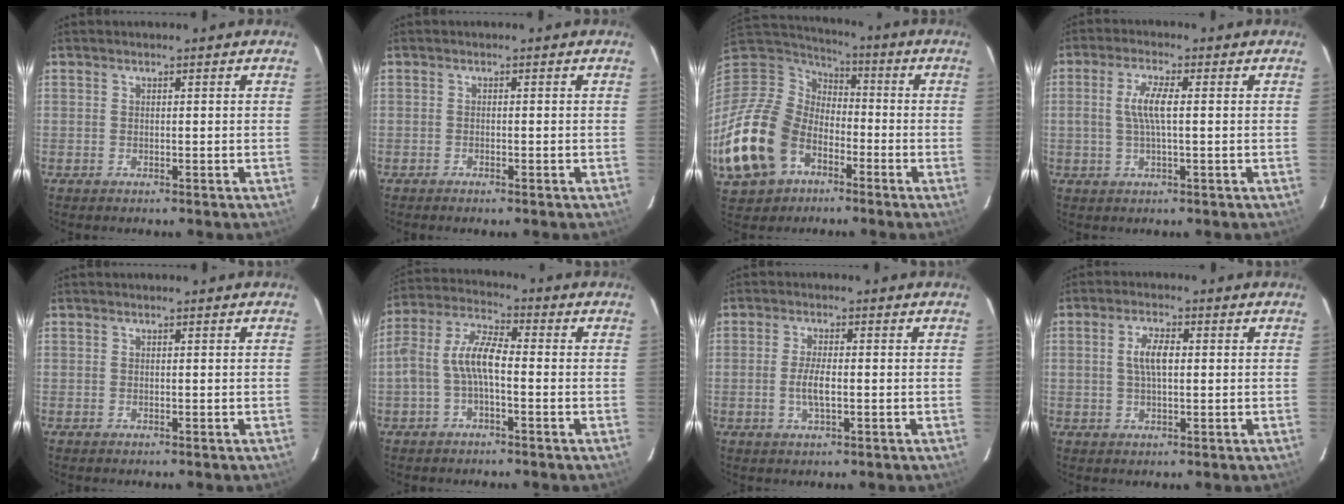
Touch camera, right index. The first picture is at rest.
{"total": 0.8, "force": [-0.7, 0.1, 0.4], "torque": [-0.009, 0.000, -0.014]}
{"total": 23.1, "force": [-9.7, 16.5, 12.9], "torque": [-0.337, -0.010, -0.167]}
{"total": 5.3, "force": [0.4, 1.0, 5.2], "torque": [-0.100, 0.003, 0.009]}
{"total": 0.0}
{"total": 7.8, "force": [-1.7, 2.9, 7.0], "torque": [-0.156, 0.020, -0.034]}
{"total": 3.9, "force": [-0.8, 1.0, 3.7], "torque": [-0.072, -0.005, -0.013]}
{"total": 4.7, "force": [0.6, 2.0, 4.3], "torque": [-0.082, 0.007, 0.013]}